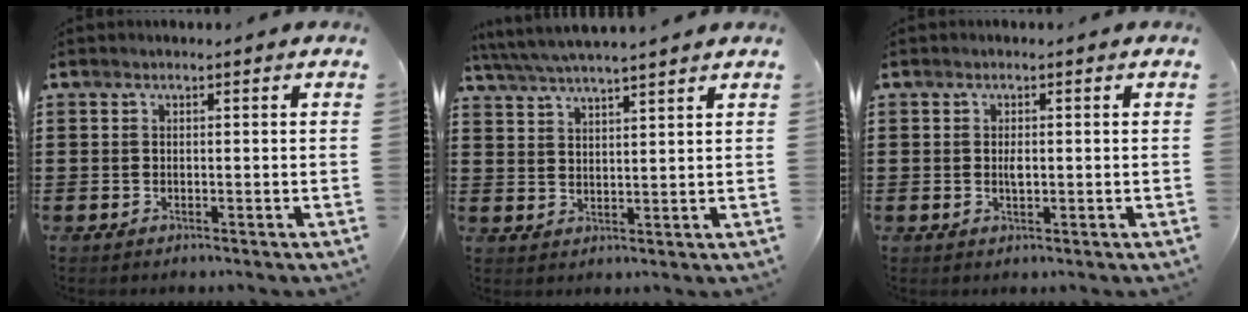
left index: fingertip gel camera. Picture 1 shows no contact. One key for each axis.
{"total": 4.3, "fx": 4.0, "fy": -0.4, "fz": 1.5, "tx": -0.042, "ty": -0.017, "tz": 0.070}
{"total": 1.5, "fx": 0.0, "fy": 0.6, "fz": 1.3, "tx": -0.027, "ty": 0.002, "tz": -0.001}